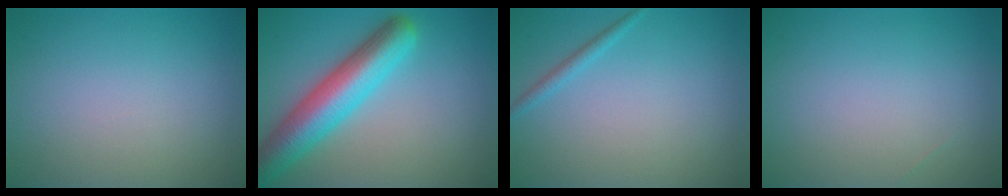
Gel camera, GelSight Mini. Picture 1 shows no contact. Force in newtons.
{"total": 7.6, "press": 7.6, "slide": 0.4}
{"total": 1.1, "press": 1.1, "slide": 0.1}
{"total": 0.0}